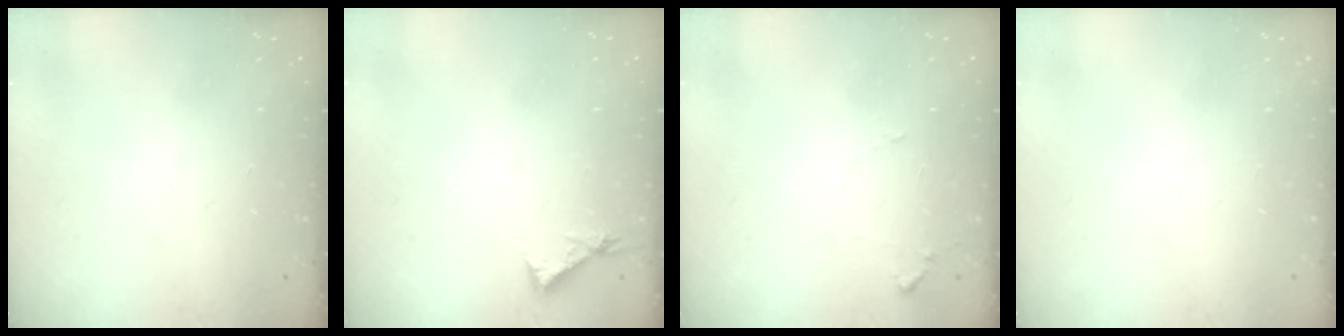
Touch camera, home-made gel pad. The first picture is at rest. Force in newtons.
{"total": 3.8, "press": 3.7, "slide": 0.4}
{"total": 5.8, "press": 5.7, "slide": 0.4}
{"total": 0.0}